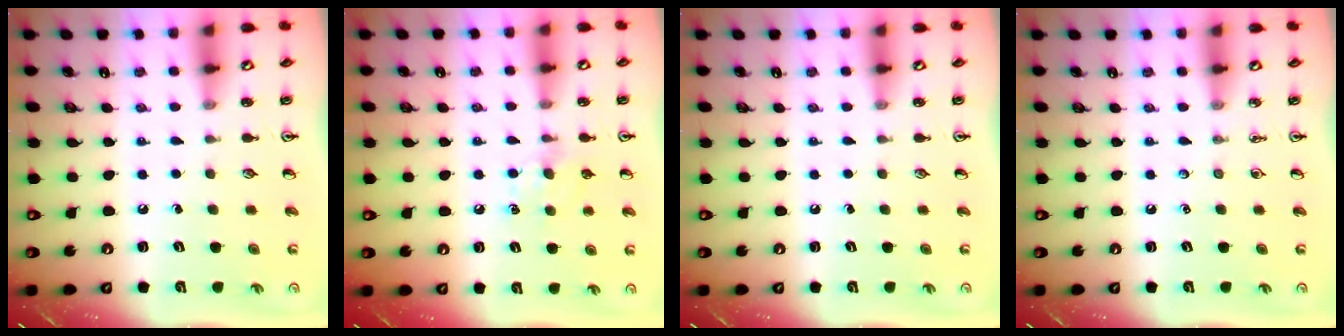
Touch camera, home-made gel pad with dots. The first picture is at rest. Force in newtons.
{"total": 7.0, "press": 7.0, "slide": 0.7}
{"total": 0.0}
{"total": 0.0}